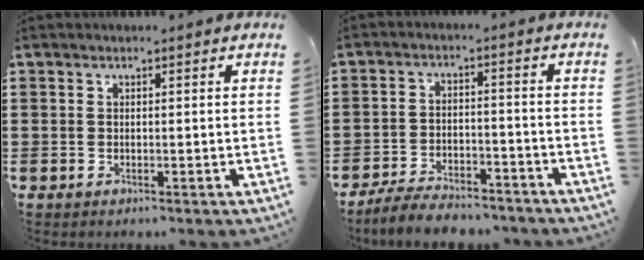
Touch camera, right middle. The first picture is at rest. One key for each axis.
{"total": 5.6, "fx": -5.3, "fy": 0.9, "fz": 1.6, "tx": -0.029, "ty": 0.006, "tz": -0.104}